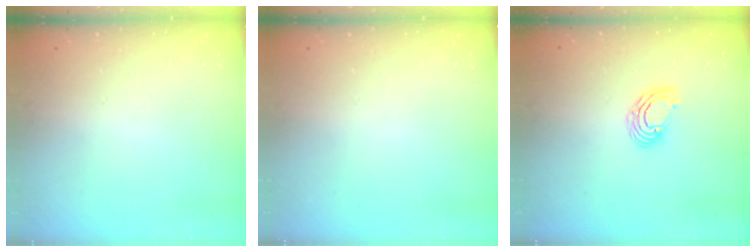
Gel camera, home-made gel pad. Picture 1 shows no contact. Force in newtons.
{"total": 0.0}
{"total": 6.1, "press": 6.1, "slide": 0.3}